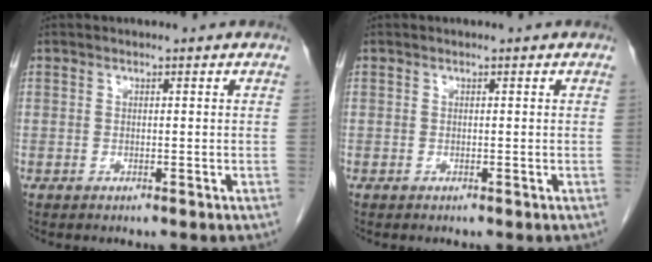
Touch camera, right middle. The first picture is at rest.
{"total": 0.0}